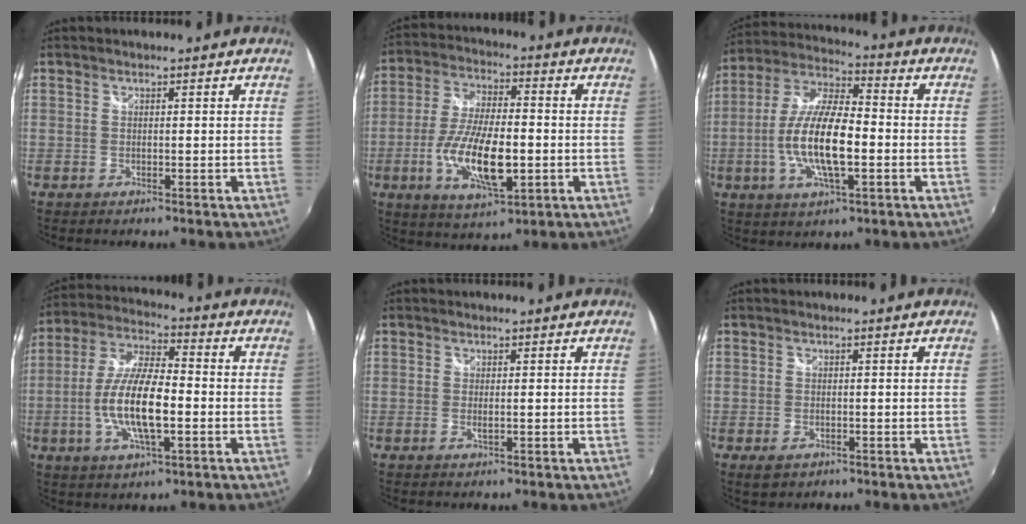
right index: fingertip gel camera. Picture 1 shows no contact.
{"total": 14.4, "force": [-3.6, 5.4, 12.9], "torque": [-0.258, -0.012, -0.064]}
{"total": 14.8, "force": [-2.9, 5.0, 13.6], "torque": [-0.275, -0.001, -0.058]}
{"total": 13.8, "force": [-2.9, 4.5, 12.7], "torque": [-0.260, -0.002, -0.056]}
{"total": 1.2, "force": [-0.1, 0.2, 1.1], "torque": [-0.022, -0.001, -0.004]}
{"total": 2.6, "force": [-1.3, 1.6, 1.6], "torque": [-0.031, -0.007, -0.020]}